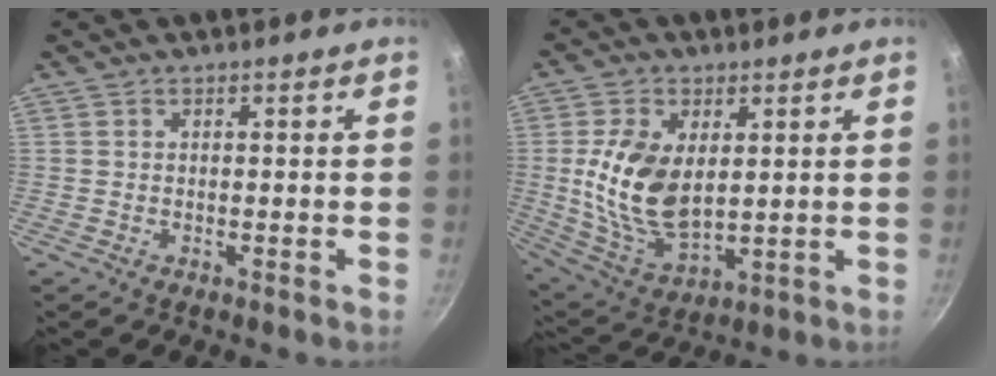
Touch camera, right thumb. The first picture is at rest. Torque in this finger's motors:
{"motor_torque": [-0.08, 0.63, 1.35, -0.55, 0.23]}